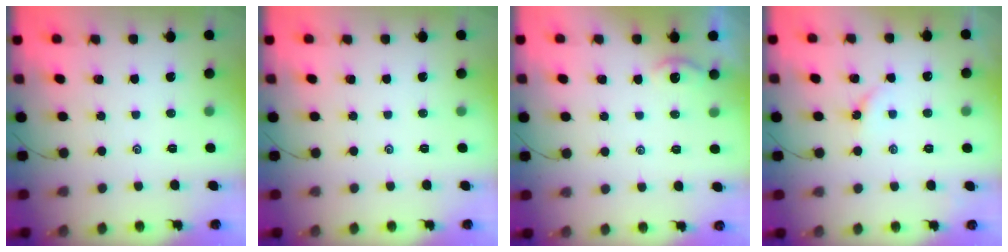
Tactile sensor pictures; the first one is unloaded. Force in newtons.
{"total": 0.0}
{"total": 2.5, "press": 2.5, "slide": 0.2}
{"total": 2.7, "press": 2.7, "slide": 0.5}